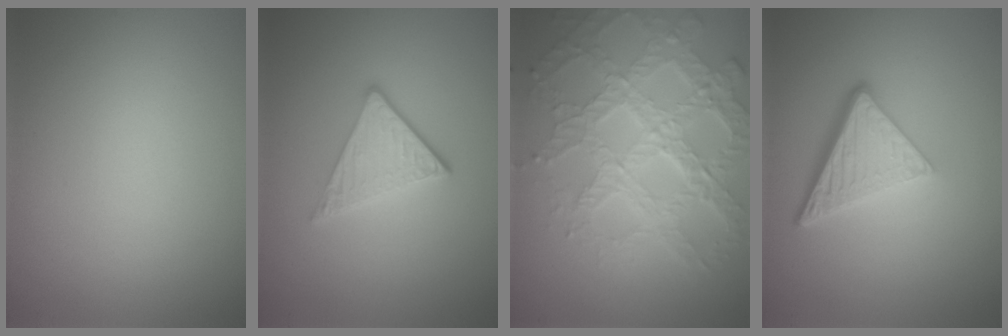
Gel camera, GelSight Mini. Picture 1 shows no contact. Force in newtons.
{"total": 2.8, "press": 2.6, "slide": 1.1}
{"total": 7.9, "press": 5.7, "slide": 5.6}
{"total": 5.1, "press": 3.6, "slide": 3.7}